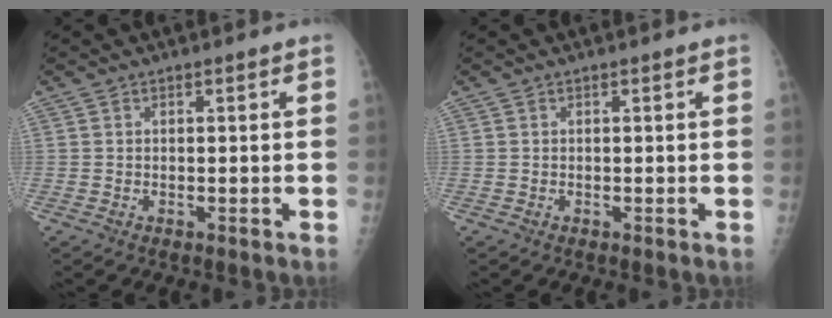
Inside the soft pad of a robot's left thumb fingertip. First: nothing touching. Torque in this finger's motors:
{"motor_torque": [-0.18, 0.01, -0.12, -0.06, 0.00]}